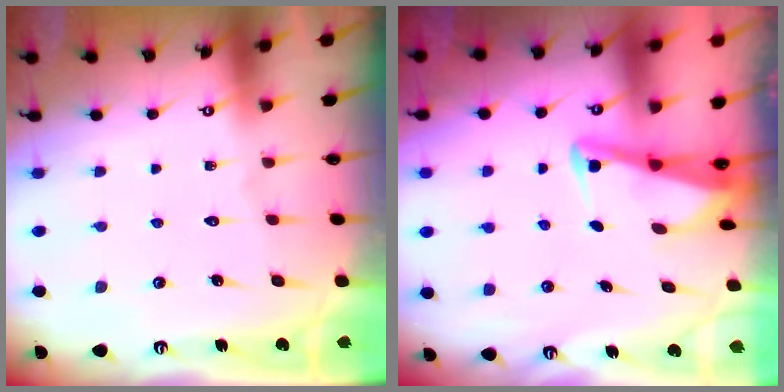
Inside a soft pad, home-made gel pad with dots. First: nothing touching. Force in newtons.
{"total": 2.9, "press": 2.9, "slide": 0.3}